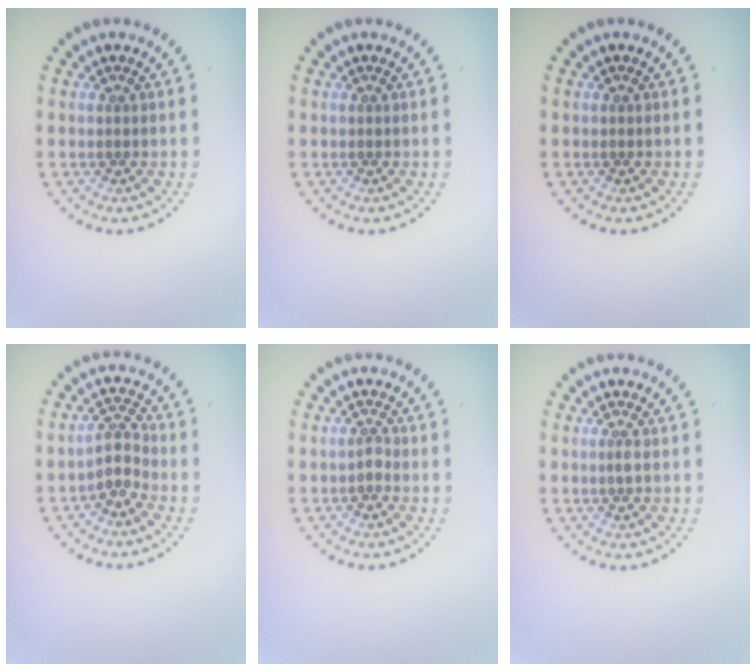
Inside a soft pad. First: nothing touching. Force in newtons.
{"total": 0.0}
{"total": 0.0}
{"total": 2.3, "press": 1.8, "slide": 1.4}
{"total": 1.0, "press": 0.7, "slide": 0.7}
{"total": 0.7, "press": 0.5, "slide": 0.4}